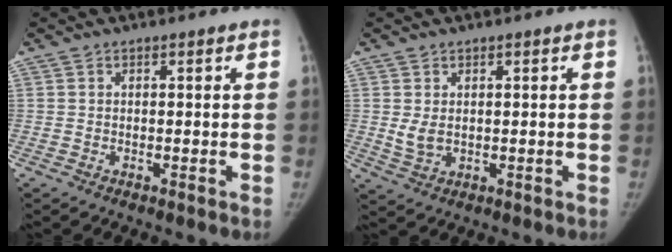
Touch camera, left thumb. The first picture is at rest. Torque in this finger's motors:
{"motor_torque": [-0.05, 0.08, 0.33, -0.41, 0.02]}